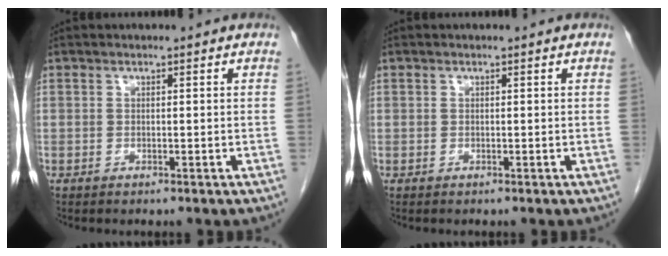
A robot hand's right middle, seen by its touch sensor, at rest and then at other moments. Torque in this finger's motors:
{"motor_torque": [-1.59, 0.40, -0.18, -0.06]}